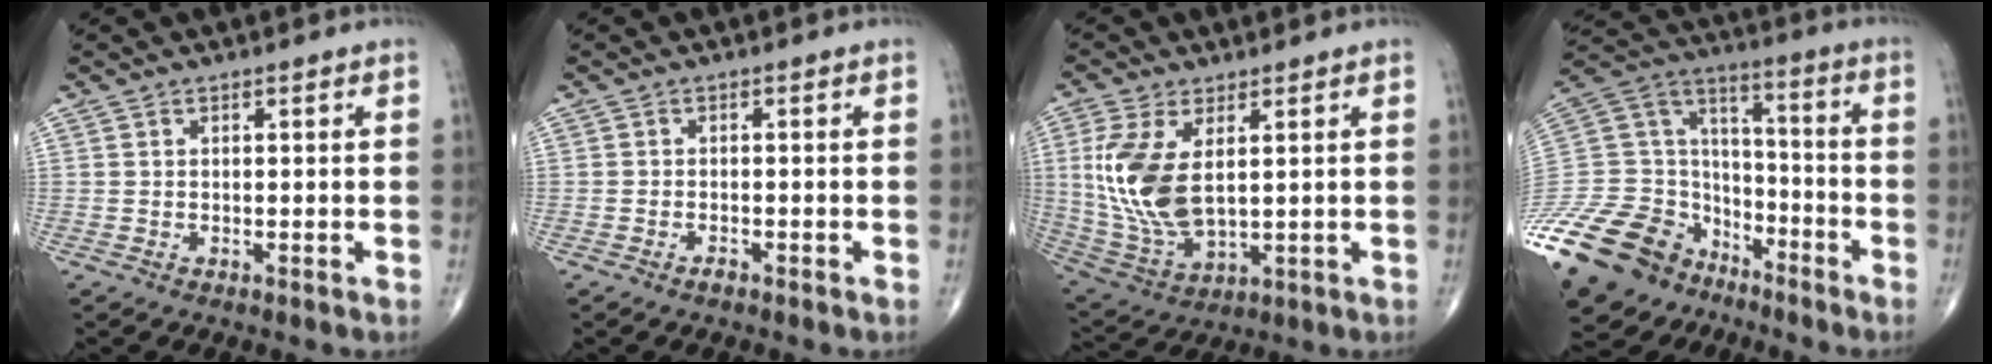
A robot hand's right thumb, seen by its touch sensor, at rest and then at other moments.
{"total": 1.0, "force": [-0.8, 0.4, 0.5], "torque": [-0.009, 0.005, -0.014]}
{"total": 13.8, "force": [2.5, 7.1, 11.5], "torque": [-0.248, -0.014, 0.065]}
{"total": 27.7, "force": [-17.6, 18.1, 11.4], "torque": [-0.270, 0.073, -0.299]}